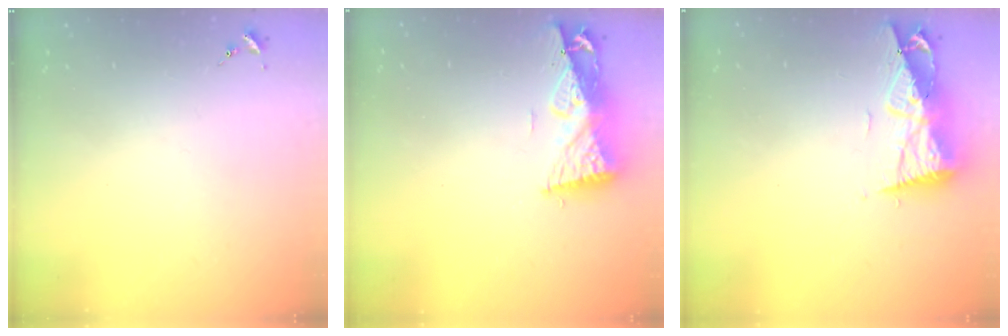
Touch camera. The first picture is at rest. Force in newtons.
{"total": 9.2, "press": 9.2, "slide": 1.0}
{"total": 9.9, "press": 9.8, "slide": 1.4}